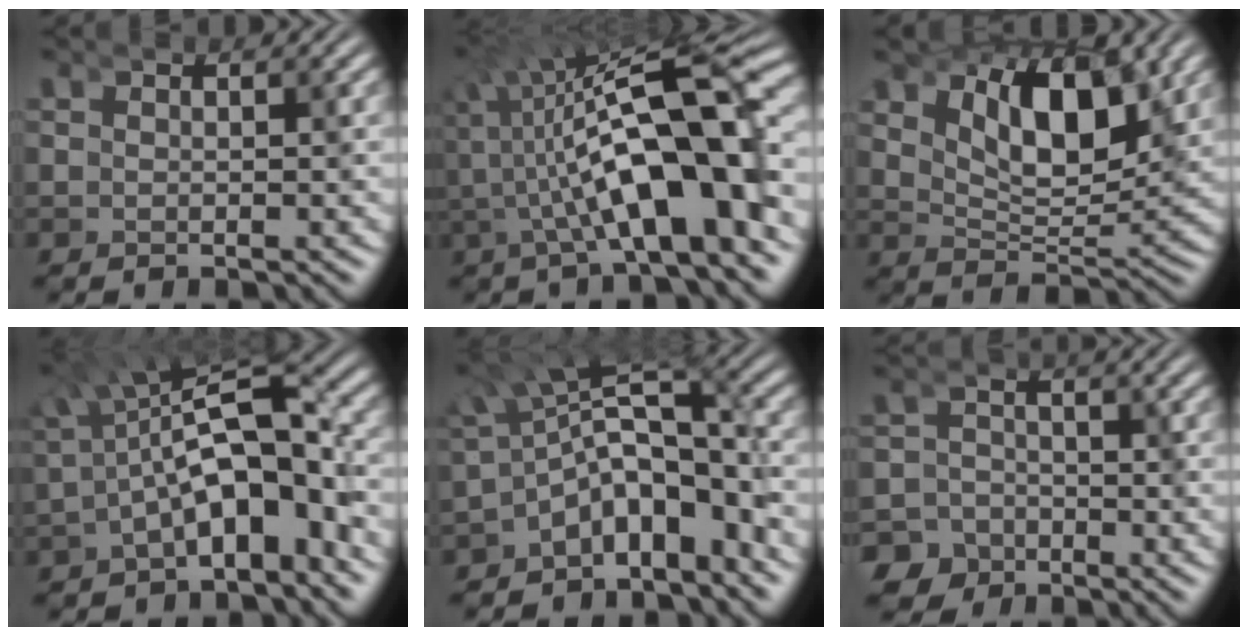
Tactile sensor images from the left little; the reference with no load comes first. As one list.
[{"total": 9.5, "force": [-3.9, 3.5, 7.9], "torque": [-0.139, -0.008, -0.063]}, {"total": 6.6, "force": [1.7, 3.4, 5.4], "torque": [-0.099, -0.007, 0.025]}, {"total": 6.1, "force": [-1.7, 3.0, 5.1], "torque": [-0.087, -0.009, -0.028]}, {"total": 5.9, "force": [-2.2, 3.5, 4.2], "torque": [-0.096, -0.019, -0.037]}, {"total": 6.2, "force": [-4.8, 3.9, 0.4], "torque": [-0.023, -0.030, -0.086]}]